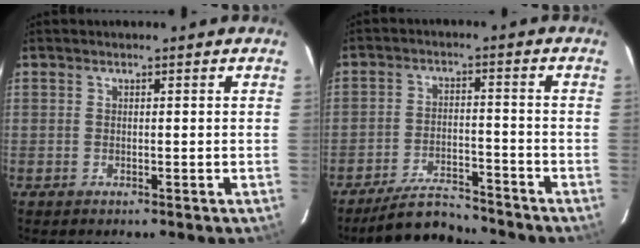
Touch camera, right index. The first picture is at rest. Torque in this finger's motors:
{"motor_torque": [-0.06, -0.07, -0.28, -0.10]}